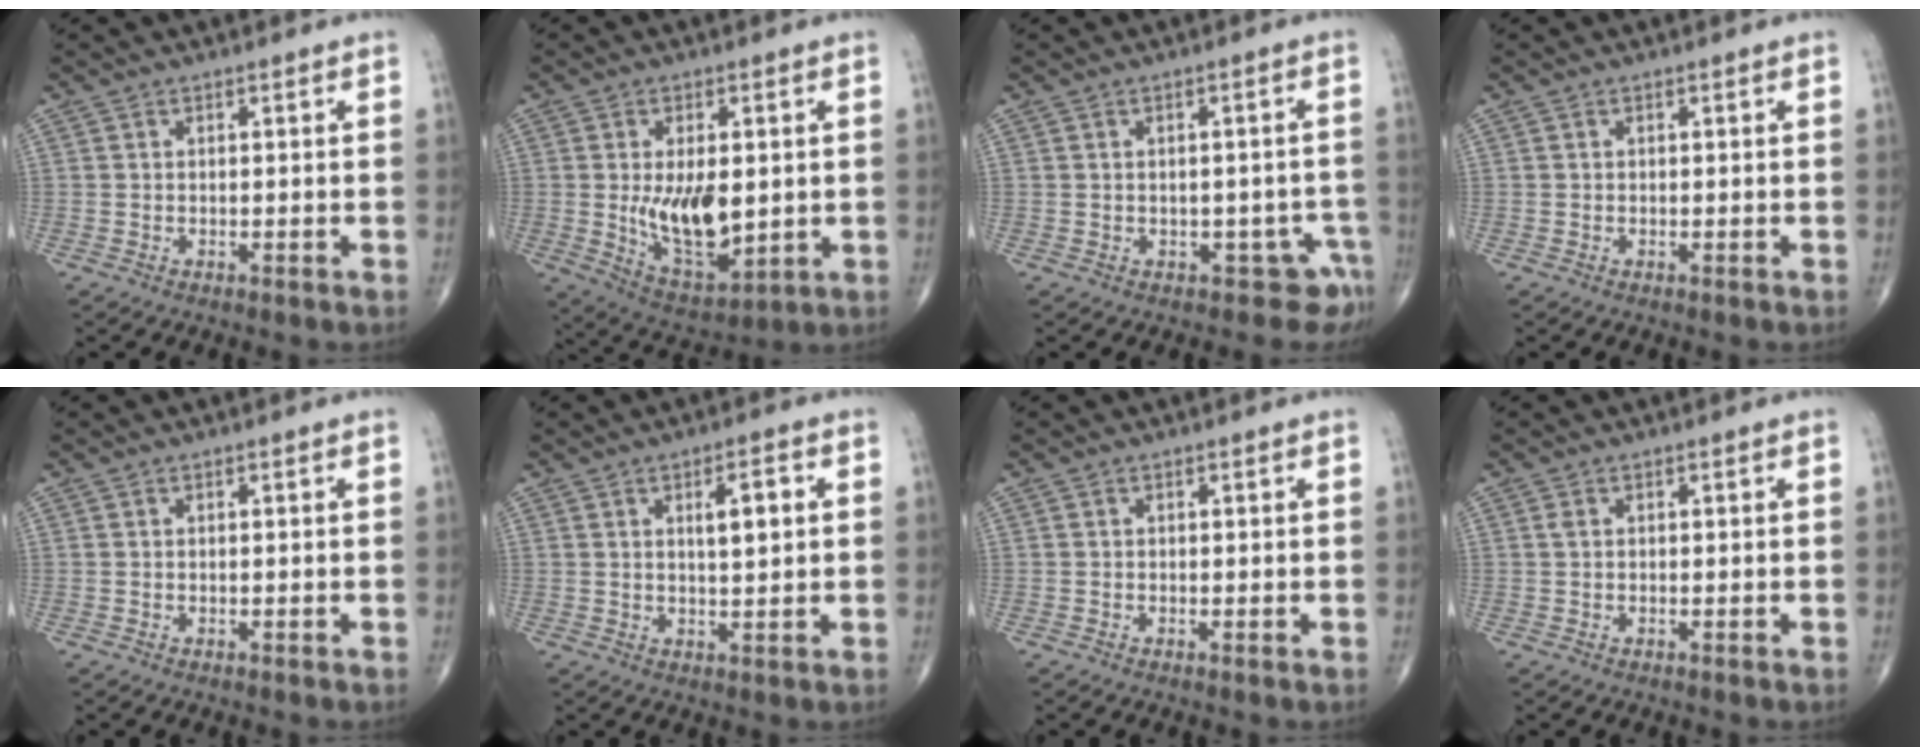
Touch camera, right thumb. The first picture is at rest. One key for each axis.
{"total": 13.2, "fx": -0.1, "fy": 6.9, "fz": 11.3, "tx": -0.170, "ty": -0.020, "tz": 0.016}
{"total": 4.5, "fx": -2.3, "fy": 3.0, "fz": 2.5, "tx": 0.003, "ty": 0.022, "tz": -0.024}
{"total": 0.0}
{"total": 0.0}
{"total": 5.2, "fx": 1.4, "fy": 1.6, "fz": 4.8, "tx": -0.069, "ty": -0.003, "tz": 0.021}
{"total": 0.0}
{"total": 0.6, "fx": 0.2, "fy": 0.3, "fz": 0.4, "tx": -0.010, "ty": 0.005, "tz": 0.002}